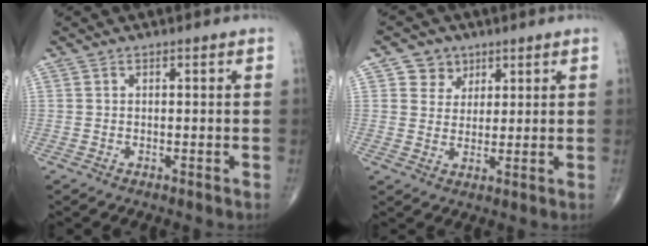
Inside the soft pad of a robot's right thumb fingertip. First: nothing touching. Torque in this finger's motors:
{"motor_torque": [-0.03, 0.12, -0.14, 0.02, 0.00]}